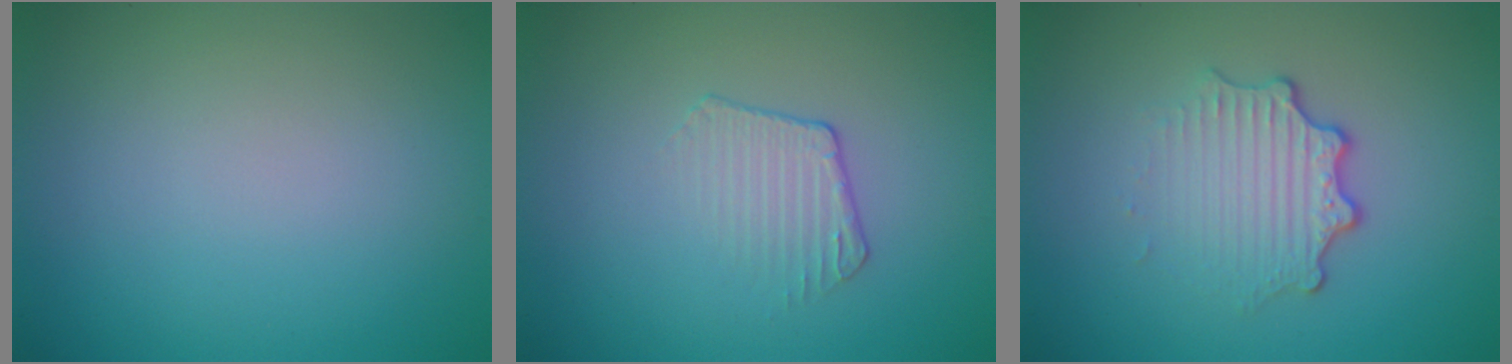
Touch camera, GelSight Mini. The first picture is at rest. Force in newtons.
{"total": 1.8, "press": 0.9, "slide": 1.5}
{"total": 3.3, "press": 2.5, "slide": 2.2}